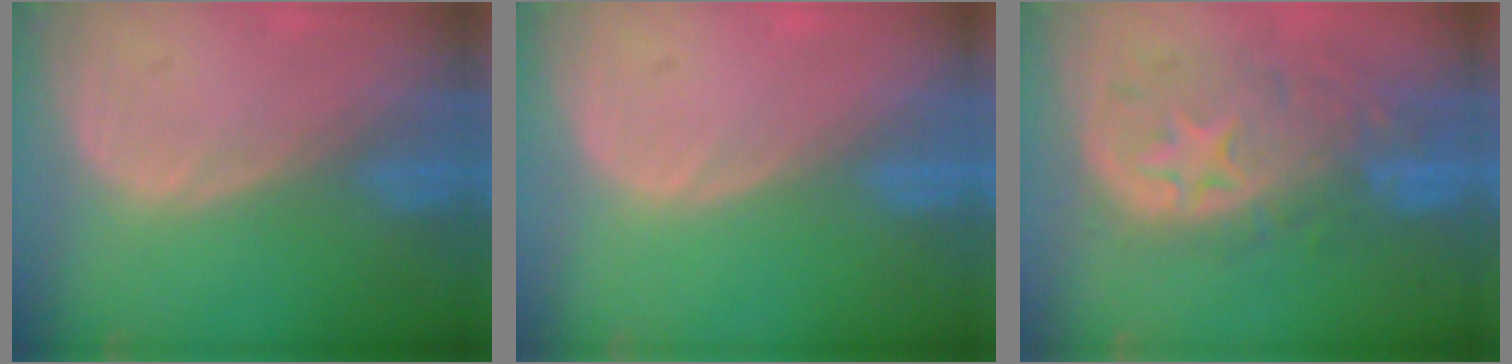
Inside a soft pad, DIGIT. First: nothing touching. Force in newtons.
{"total": 0.0}
{"total": 11.1, "press": 9.8, "slide": 5.1}